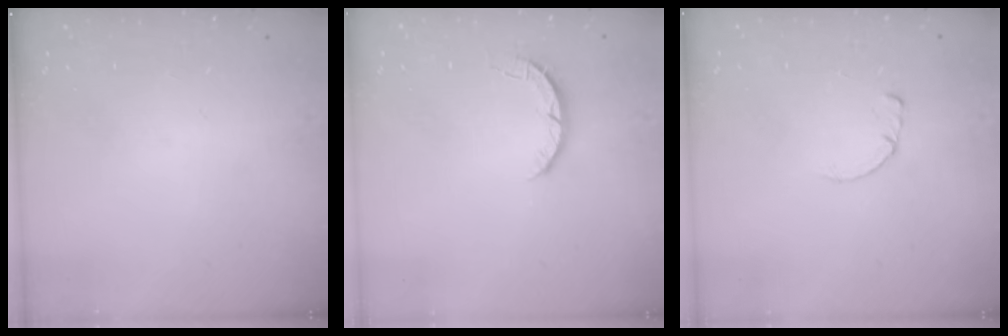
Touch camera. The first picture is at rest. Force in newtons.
{"total": 2.7, "press": 2.7, "slide": 0.4}
{"total": 0.7, "press": 0.7, "slide": 0.2}